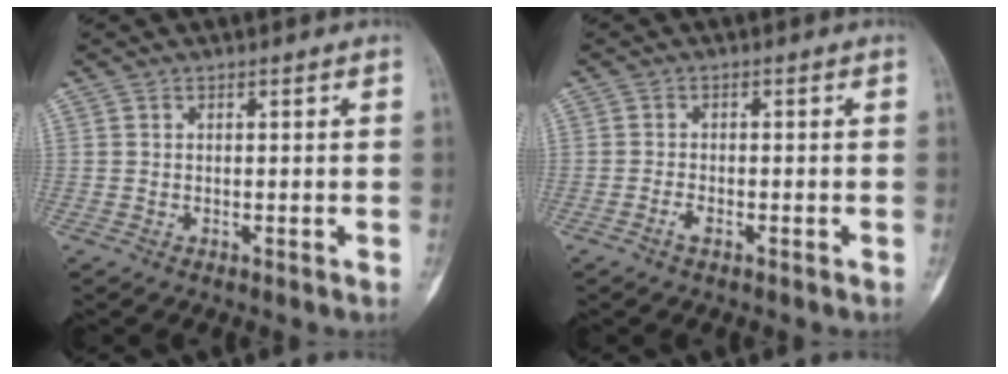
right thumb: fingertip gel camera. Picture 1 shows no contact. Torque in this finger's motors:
{"motor_torque": [-0.33, 0.14, -0.26, -0.12, -0.03]}